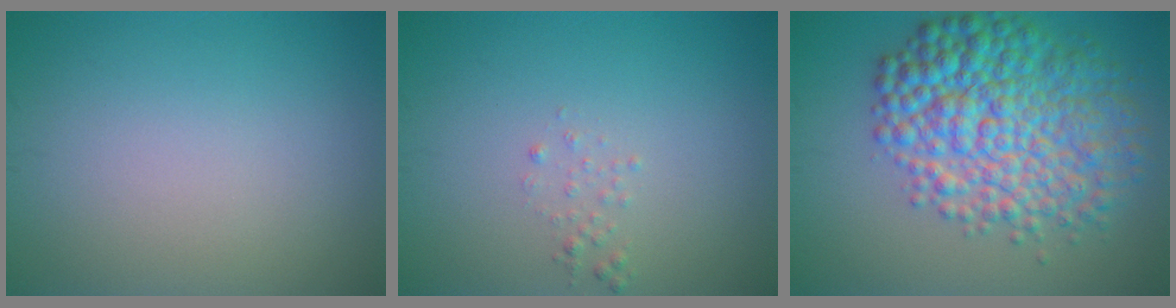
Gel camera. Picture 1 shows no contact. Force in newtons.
{"total": 0.8, "press": 0.8, "slide": 0.1}
{"total": 9.5, "press": 9.5, "slide": 0.1}